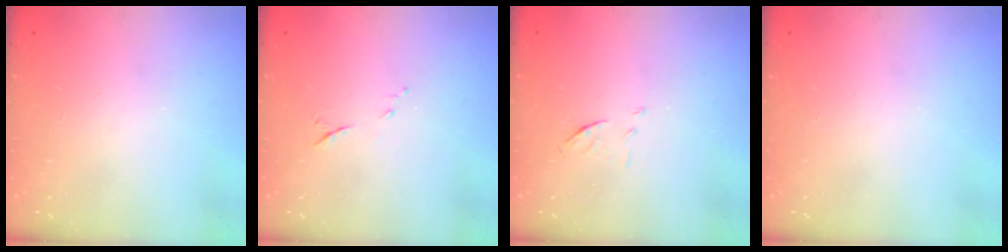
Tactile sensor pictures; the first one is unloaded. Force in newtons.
{"total": 6.4, "press": 6.3, "slide": 1.3}
{"total": 5.9, "press": 5.9, "slide": 0.5}
{"total": 0.0}